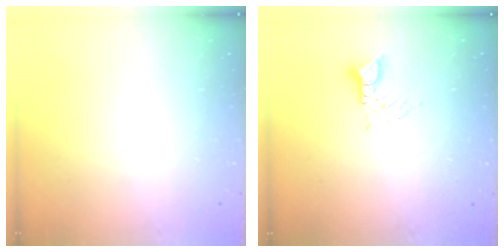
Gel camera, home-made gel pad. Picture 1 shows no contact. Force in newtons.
{"total": 2.8, "press": 2.8, "slide": 0.3}